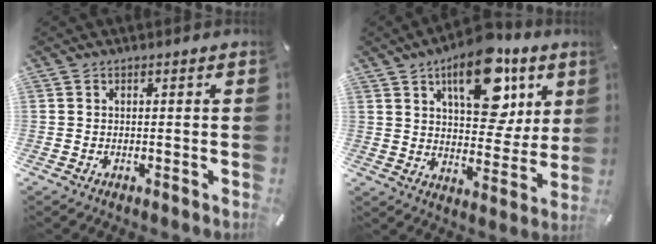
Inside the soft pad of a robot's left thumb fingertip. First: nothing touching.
{"total": 19.5, "force": [10.0, 10.4, 13.1], "torque": [-0.170, -0.048, 0.165]}